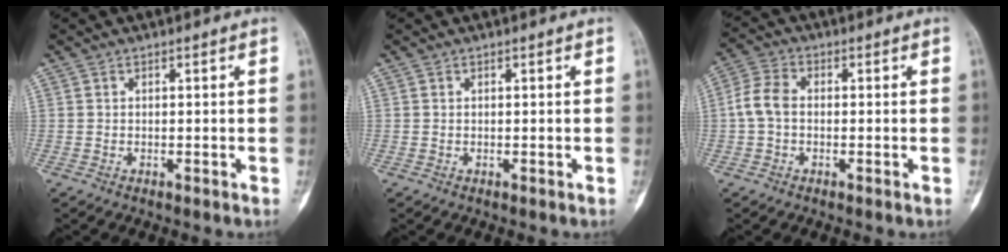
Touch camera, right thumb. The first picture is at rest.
{"total": 0.0}
{"total": 5.3, "force": [-0.4, 3.6, 3.9], "torque": [-0.079, 0.014, -0.018]}